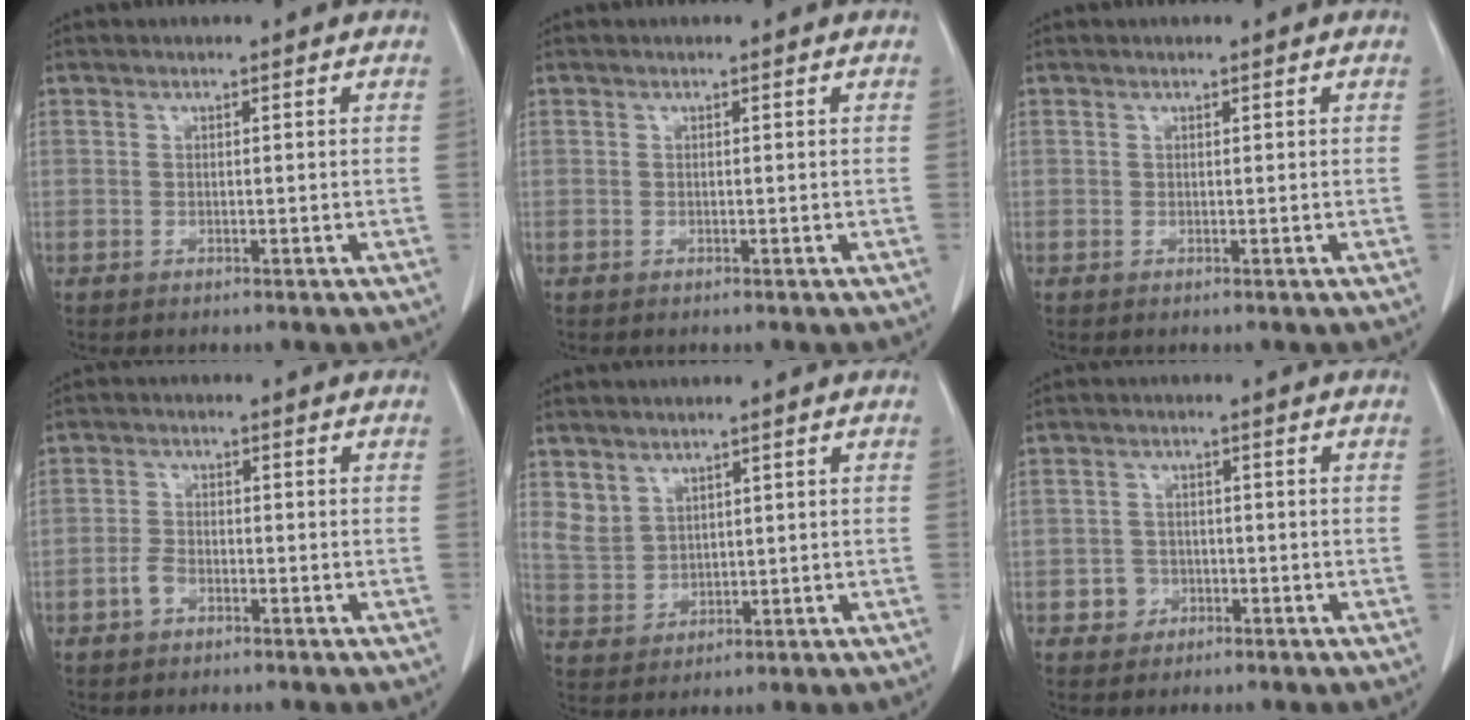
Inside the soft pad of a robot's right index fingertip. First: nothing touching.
{"total": 0.0}
{"total": 0.0}
{"total": 2.5, "force": [-1.5, 1.4, 1.5], "torque": [-0.032, 0.005, -0.027]}
{"total": 4.5, "force": [3.0, 3.2, 0.9], "torque": [-0.019, 0.001, 0.077]}
{"total": 2.7, "force": [-1.2, 2.4, 0.3], "torque": [0.000, 0.011, -0.018]}